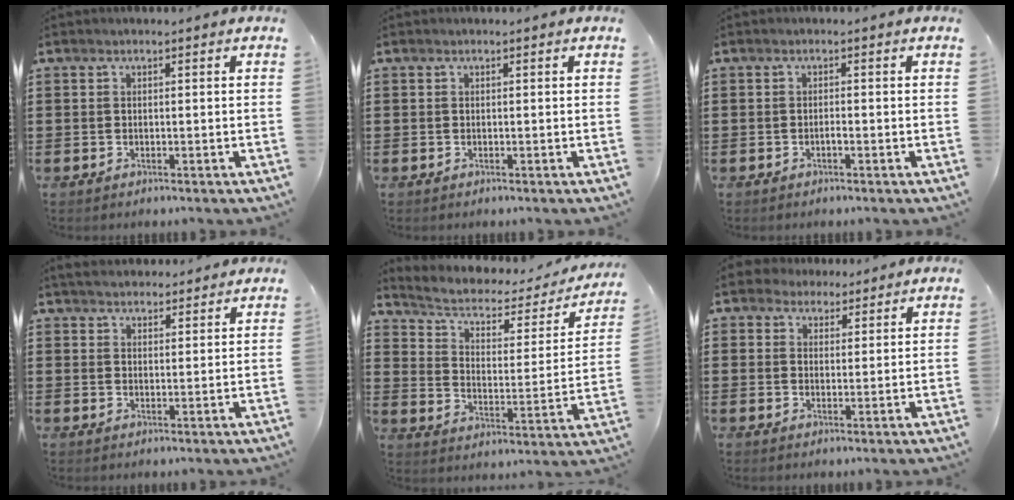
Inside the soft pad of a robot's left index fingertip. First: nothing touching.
{"total": 0.0}
{"total": 0.8, "force": [-0.3, 0.1, 0.7], "torque": [-0.014, -0.002, -0.006]}
{"total": 3.1, "force": [3.0, 0.8, 0.2], "torque": [-0.012, -0.001, 0.056]}
{"total": 4.6, "force": [2.9, 2.2, 2.7], "torque": [-0.070, -0.017, 0.042]}
{"total": 3.4, "force": [2.6, 2.1, 0.1], "torque": [-0.016, 0.010, 0.051]}